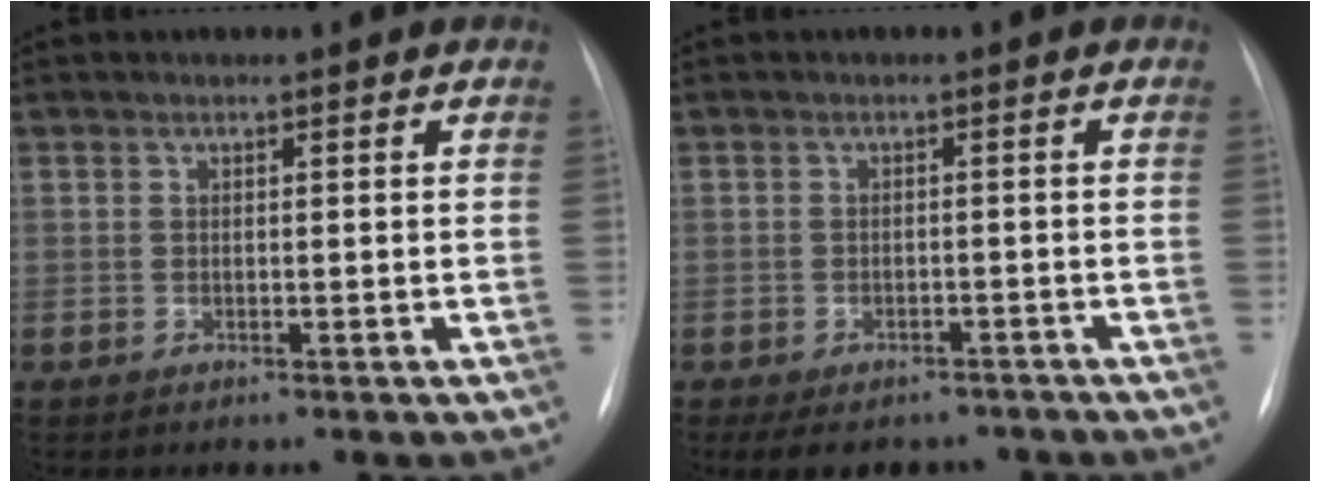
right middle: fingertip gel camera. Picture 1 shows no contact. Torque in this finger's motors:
{"motor_torque": [0.66, -0.75, 0.43, 0.04]}